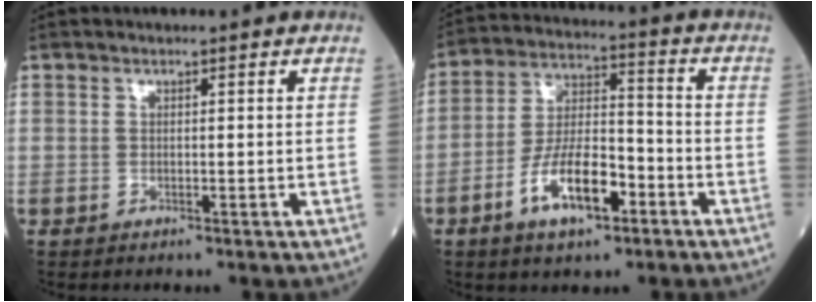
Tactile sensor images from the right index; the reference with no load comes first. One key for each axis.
{"total": 11.1, "fx": -5.3, "fy": 3.9, "fz": 9.0, "tx": -0.178, "ty": 0.008, "tz": -0.093}